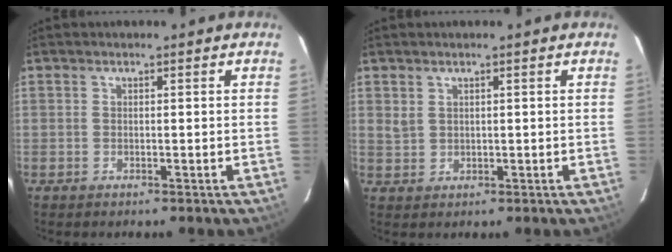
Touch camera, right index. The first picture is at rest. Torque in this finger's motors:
{"motor_torque": [-0.07, 0.14, 0.01, 0.00]}